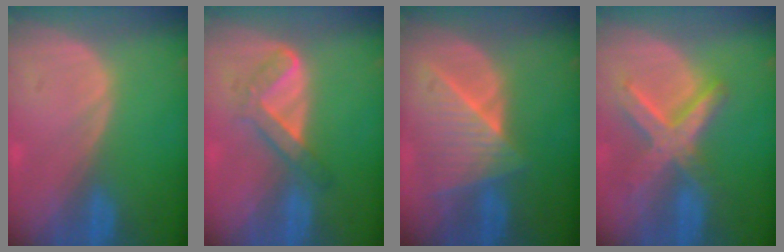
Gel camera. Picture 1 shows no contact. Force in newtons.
{"total": 4.6, "press": 4.6, "slide": 0.6}
{"total": 7.7, "press": 7.3, "slide": 2.5}
{"total": 8.3, "press": 7.2, "slide": 4.2}